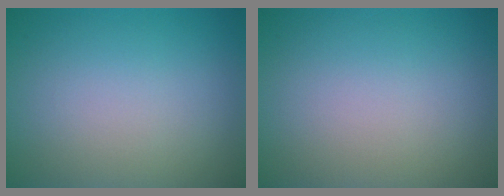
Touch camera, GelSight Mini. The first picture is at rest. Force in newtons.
{"total": 0.0}